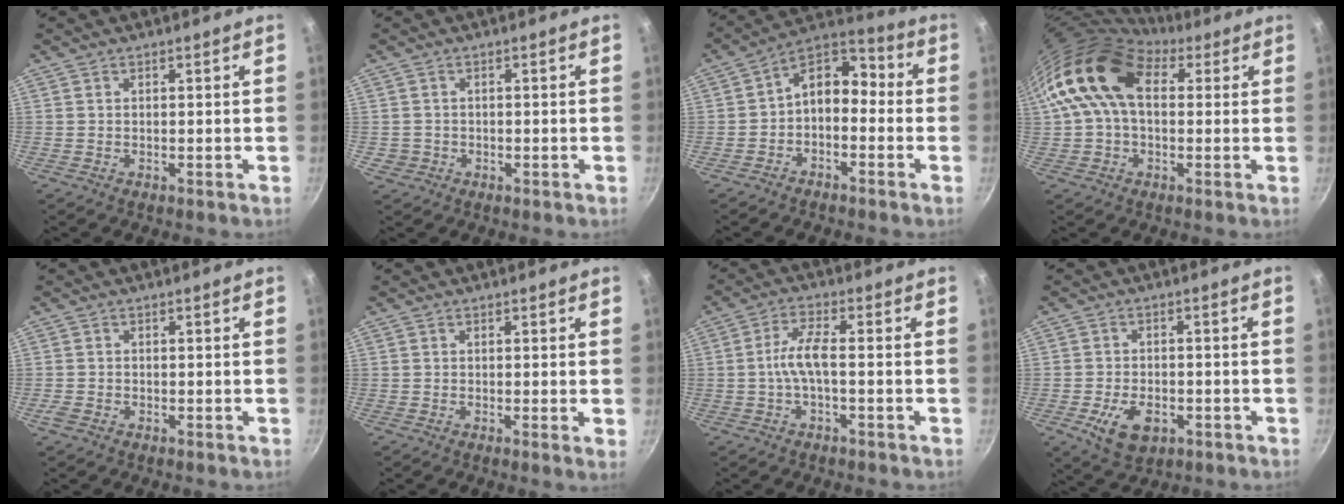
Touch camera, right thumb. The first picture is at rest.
{"total": 1.9, "force": [-0.5, 1.8, 0.5], "torque": [-0.004, 0.007, -0.002]}
{"total": 9.3, "force": [-1.7, 6.4, 6.6], "torque": [-0.082, 0.061, -0.044]}
{"total": 17.0, "force": [3.5, 11.6, 11.8], "torque": [-0.217, 0.028, 0.045]}
{"total": 1.4, "force": [-0.8, 0.9, 0.6], "torque": [-0.015, 0.000, -0.016]}
{"total": 1.3, "force": [0.2, 0.1, 1.3], "torque": [-0.018, -0.007, -0.002]}
{"total": 5.1, "force": [-1.2, 1.3, 4.8], "torque": [-0.108, 0.022, -0.029]}
{"total": 8.1, "force": [-3.0, 5.0, 5.6], "torque": [-0.091, 0.006, -0.043]}